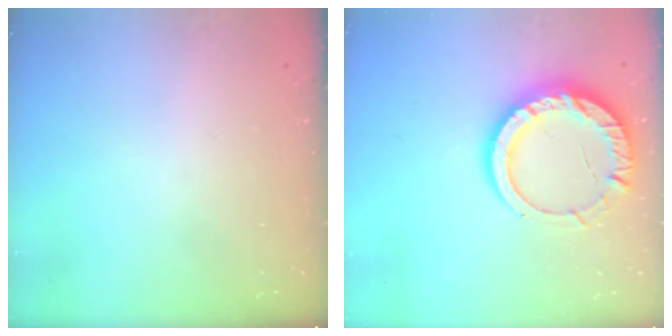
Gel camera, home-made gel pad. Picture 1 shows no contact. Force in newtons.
{"total": 14.0, "press": 13.9, "slide": 1.4}